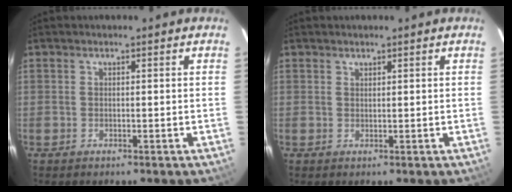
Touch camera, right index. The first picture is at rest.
{"total": 0.6, "force": [0.5, 0.2, 0.0], "torque": [0.000, 0.001, 0.012]}